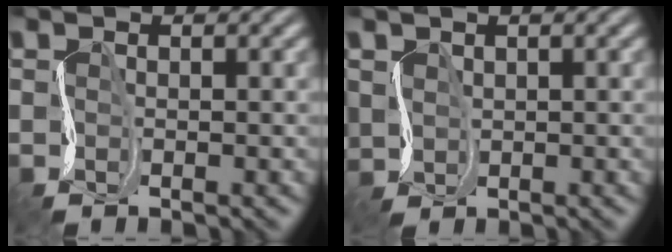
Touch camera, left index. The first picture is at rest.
{"total": 2.5, "force": [0.6, 2.2, 1.2], "torque": [-0.034, -0.009, 0.015]}